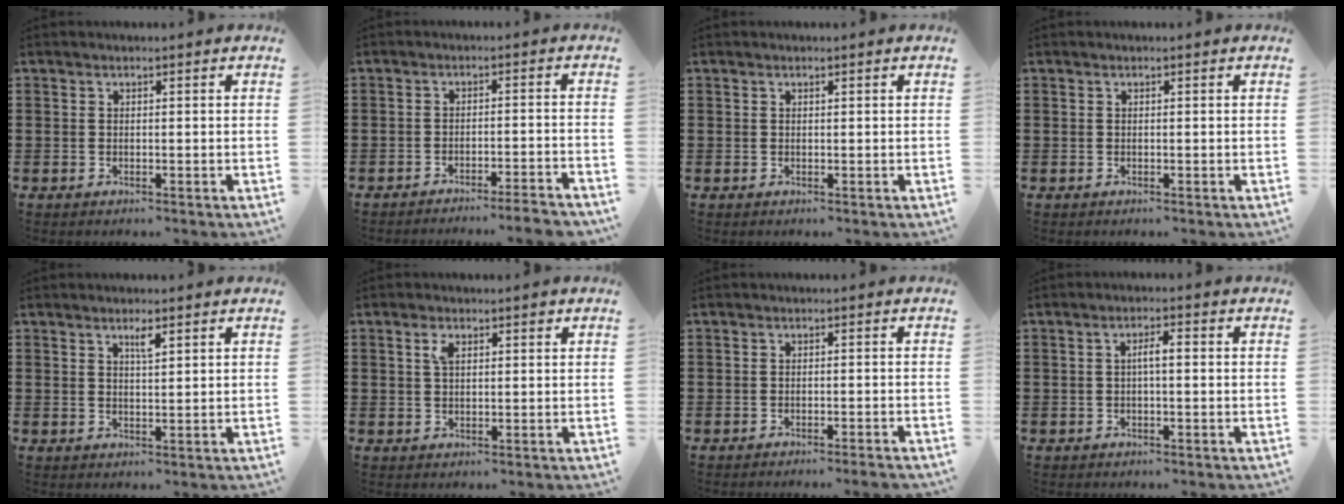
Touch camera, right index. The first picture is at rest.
{"total": 3.3, "force": [-3.2, -0.3, 1.0], "torque": [-0.019, -0.004, -0.064]}
{"total": 0.0}
{"total": 0.0}
{"total": 2.0, "force": [1.2, 0.4, 1.6], "torque": [-0.025, -0.001, 0.019]}
{"total": 2.6, "force": [1.2, 1.0, 2.1], "torque": [-0.037, 0.003, 0.017]}
{"total": 1.3, "force": [-1.2, -0.3, 0.5], "torque": [-0.008, 0.001, -0.024]}
{"total": 2.3, "force": [-0.1, 0.5, 2.2], "torque": [-0.041, 0.004, -0.005]}